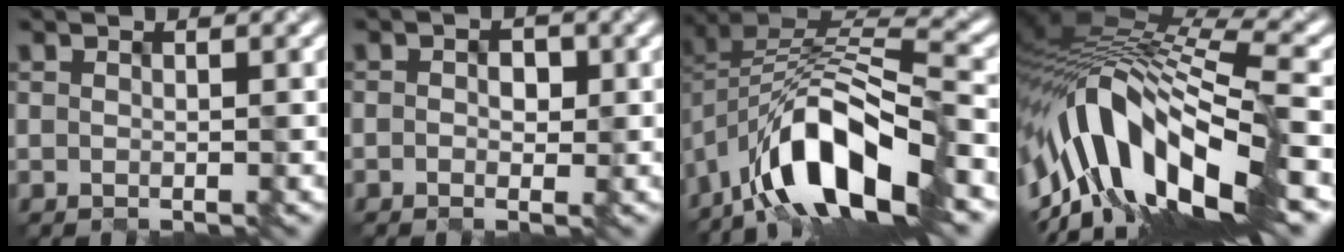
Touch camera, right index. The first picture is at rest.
{"total": 1.3, "force": [-0.1, 0.9, 0.8], "torque": [-0.004, 0.001, -0.003]}
{"total": 12.0, "force": [-6.4, 4.3, 9.2], "torque": [-0.156, 0.009, -0.119]}
{"total": 13.4, "force": [-4.2, 5.4, 11.5], "torque": [-0.208, 0.011, -0.069]}